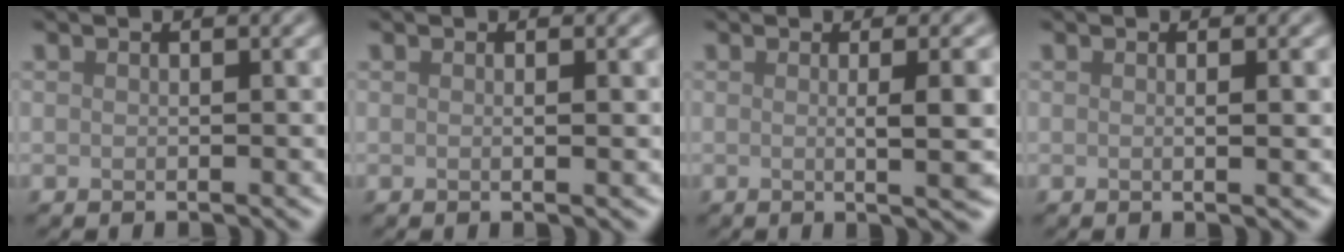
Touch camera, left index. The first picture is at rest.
{"total": 1.1, "force": [0.0, 0.3, 1.0], "torque": [-0.010, 0.001, -0.004]}
{"total": 5.7, "force": [0.0, 1.3, 5.5], "torque": [-0.067, -0.001, 0.000]}
{"total": 1.8, "force": [0.1, 0.5, 1.7], "torque": [-0.021, 0.002, -0.005]}